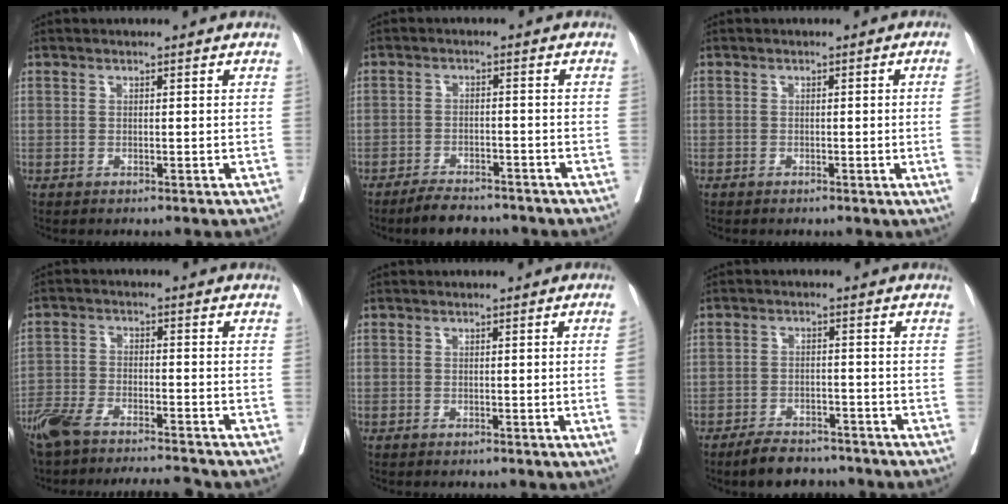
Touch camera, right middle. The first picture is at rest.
{"total": 5.9, "force": [-5.2, 1.6, 2.1], "torque": [-0.039, -0.010, -0.083]}
{"total": 2.9, "force": [-0.5, -1.1, 2.6], "torque": [-0.030, -0.004, -0.006]}
{"total": 11.2, "force": [-9.9, 1.3, 4.9], "torque": [-0.091, -0.003, -0.166]}
{"total": 2.6, "force": [-0.4, -1.0, 2.4], "torque": [-0.027, -0.003, -0.005]}
{"total": 6.1, "force": [-5.4, 2.2, 2.1], "torque": [-0.038, -0.007, -0.085]}